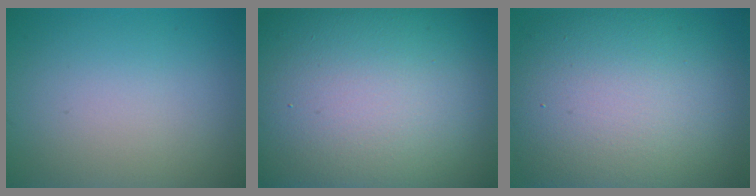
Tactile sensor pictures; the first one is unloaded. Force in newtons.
{"total": 24.8, "press": 24.8, "slide": 1.0}
{"total": 15.0, "press": 15.0, "slide": 0.7}